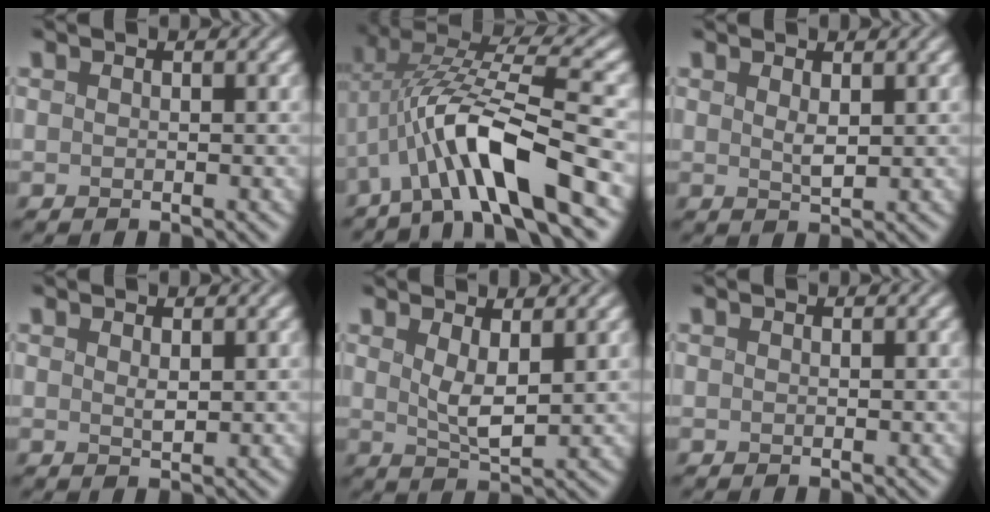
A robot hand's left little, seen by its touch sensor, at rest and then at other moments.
{"total": 9.3, "force": [-3.7, 2.2, 8.3], "torque": [-0.148, 0.019, -0.076]}
{"total": 1.3, "force": [0.6, 0.4, 1.0], "torque": [-0.018, -0.005, 0.011]}
{"total": 0.9, "force": [0.5, 0.3, 0.7], "torque": [-0.011, -0.003, 0.011]}
{"total": 2.9, "force": [0.9, 1.1, 2.5], "torque": [-0.051, -0.009, 0.018]}
{"total": 0.0}